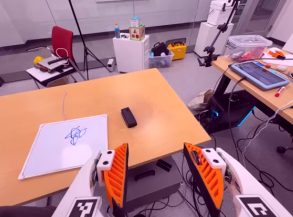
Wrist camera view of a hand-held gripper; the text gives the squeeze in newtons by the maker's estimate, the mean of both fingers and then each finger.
{"total": 0.0}